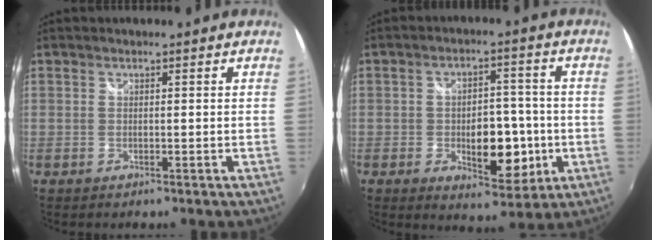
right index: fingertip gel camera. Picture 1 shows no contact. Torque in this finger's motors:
{"motor_torque": [0.73, -0.57, 0.51, 0.09]}